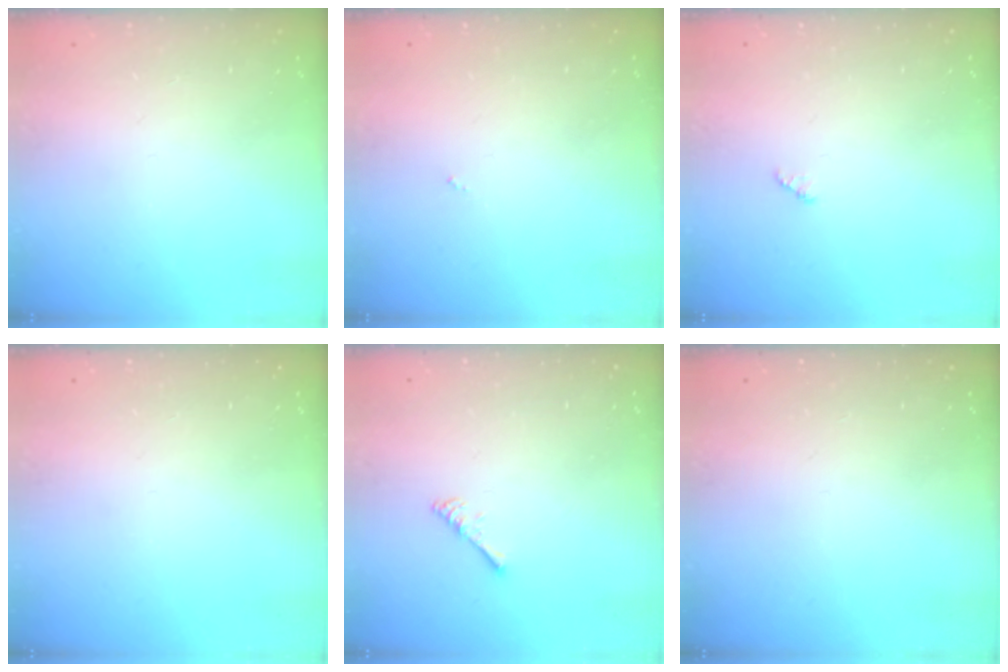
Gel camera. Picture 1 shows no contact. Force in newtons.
{"total": 0.0}
{"total": 1.3, "press": 1.3, "slide": 0.2}
{"total": 0.0}
{"total": 2.4, "press": 2.4, "slide": 0.4}
{"total": 0.0}